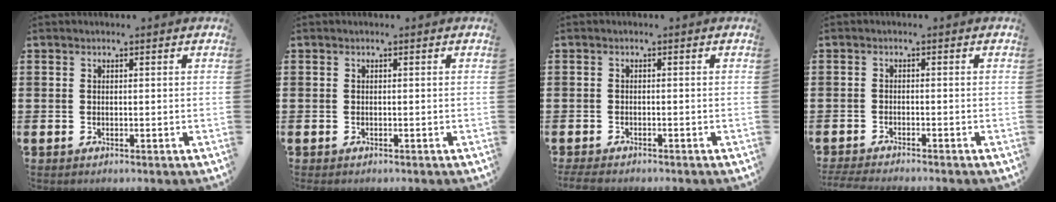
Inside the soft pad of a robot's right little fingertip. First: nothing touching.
{"total": 0.0}
{"total": 1.2, "force": [-1.0, 0.3, 0.6], "torque": [-0.012, 0.001, -0.021]}
{"total": 1.7, "force": [-1.6, -0.1, 0.5], "torque": [-0.006, 0.003, -0.032]}